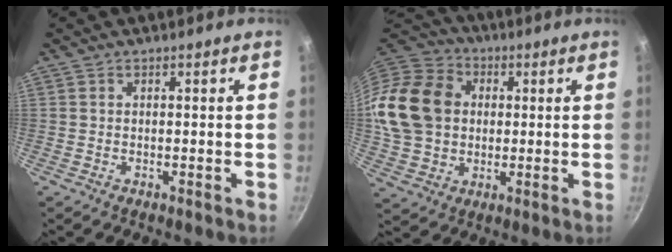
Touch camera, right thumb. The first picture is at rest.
{"total": 18.0, "force": [2.0, 14.8, 10.0], "torque": [-0.174, 0.026, 0.036]}